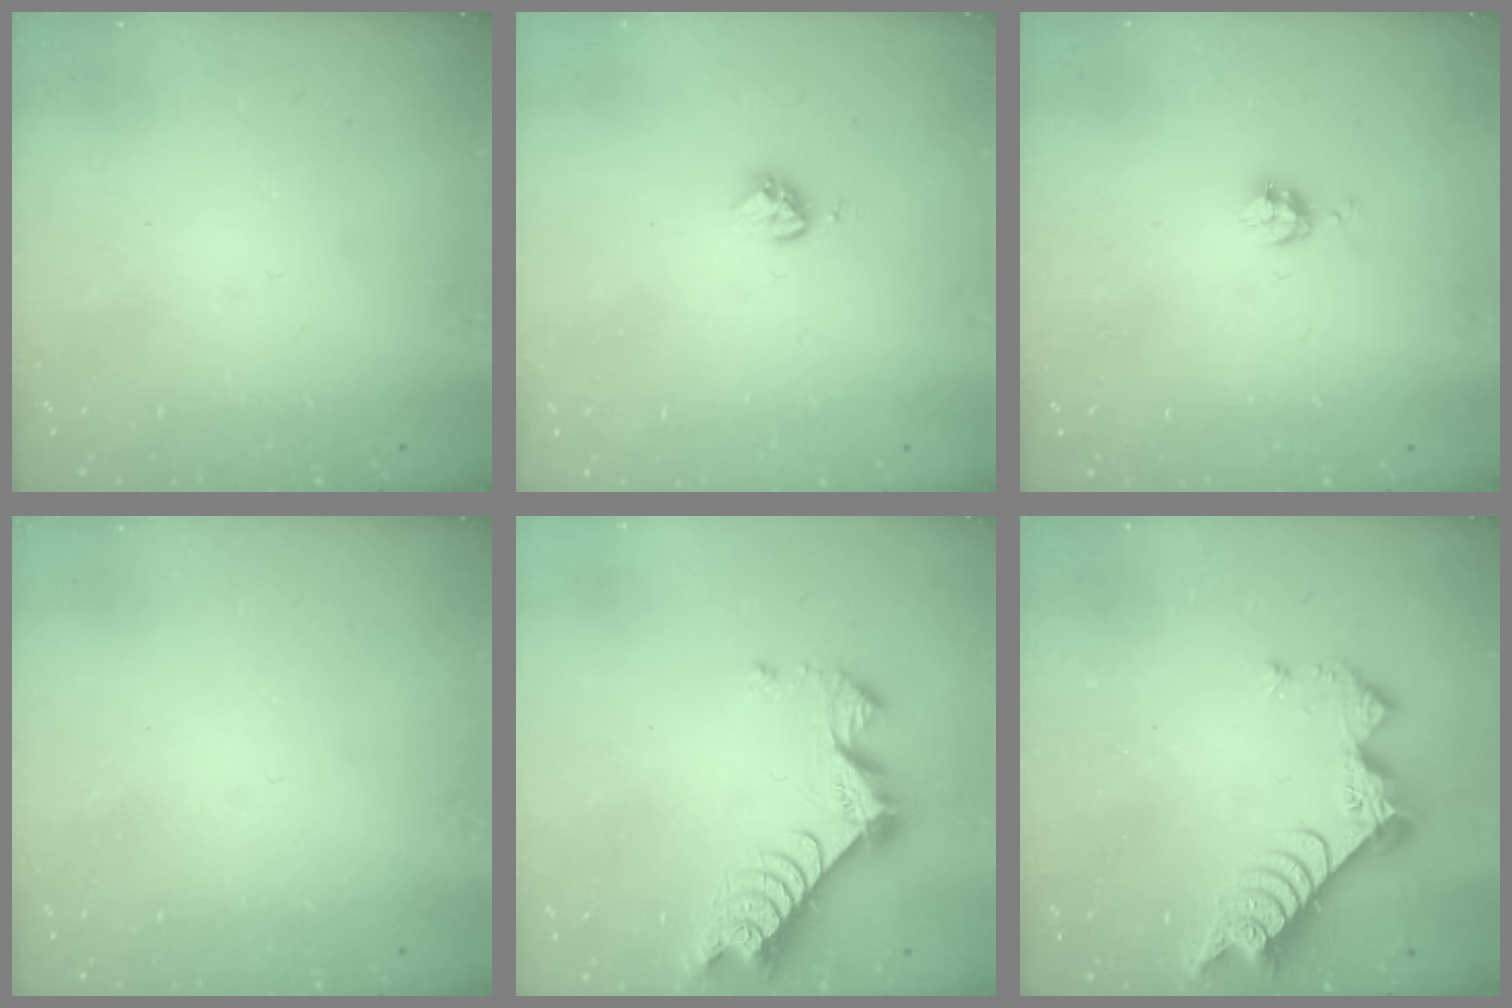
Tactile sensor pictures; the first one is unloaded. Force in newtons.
{"total": 3.9, "press": 3.8, "slide": 0.4}
{"total": 4.2, "press": 4.1, "slide": 0.6}
{"total": 0.0}
{"total": 9.3, "press": 9.2, "slide": 0.8}
{"total": 9.9, "press": 9.9, "slide": 0.8}